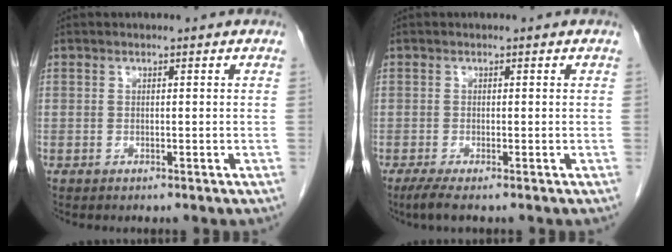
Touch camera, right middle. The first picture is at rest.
{"total": 2.6, "force": [-1.9, 0.1, 1.7], "torque": [-0.037, -0.009, -0.038]}